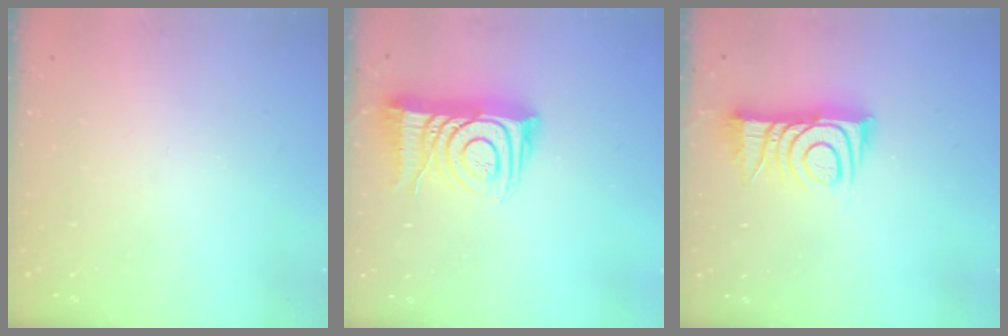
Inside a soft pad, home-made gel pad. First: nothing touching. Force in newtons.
{"total": 12.9, "press": 12.8, "slide": 1.1}
{"total": 10.8, "press": 10.8, "slide": 0.3}